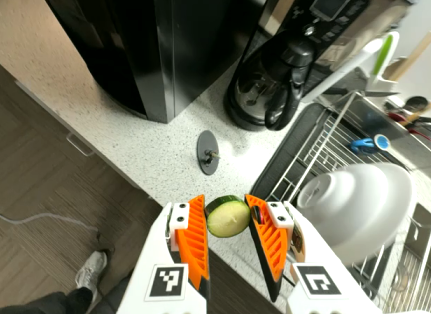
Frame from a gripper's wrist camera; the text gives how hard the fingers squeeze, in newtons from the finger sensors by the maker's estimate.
{"total": 9.1, "left": 9.5, "right": 8.8}